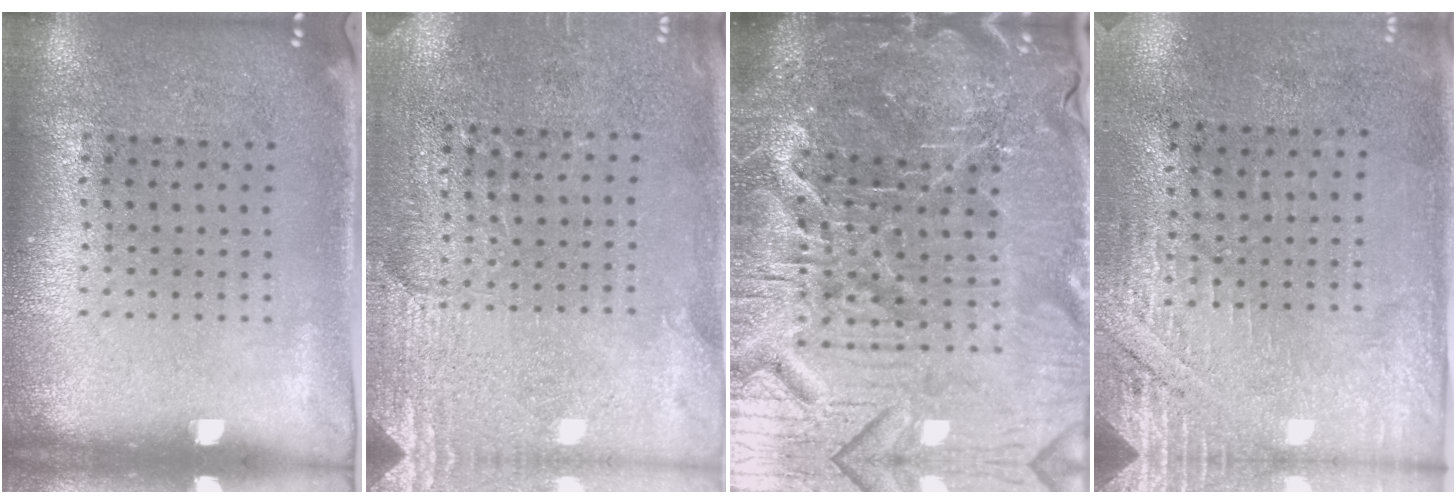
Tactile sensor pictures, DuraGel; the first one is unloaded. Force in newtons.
{"total": 2.8, "press": 2.6, "slide": 1.0}
{"total": 6.6, "press": 6.0, "slide": 2.8}
{"total": 2.7, "press": 2.4, "slide": 1.2}